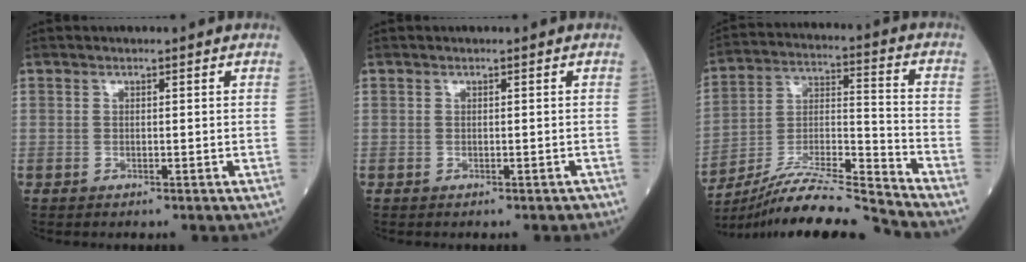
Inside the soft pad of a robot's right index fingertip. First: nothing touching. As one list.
[{"total": 1.0, "force": [-0.8, 0.4, 0.4], "torque": [-0.006, 0.000, -0.010]}, {"total": 16.1, "force": [-15.1, -1.4, 5.6], "torque": [-0.098, 0.013, -0.277]}]